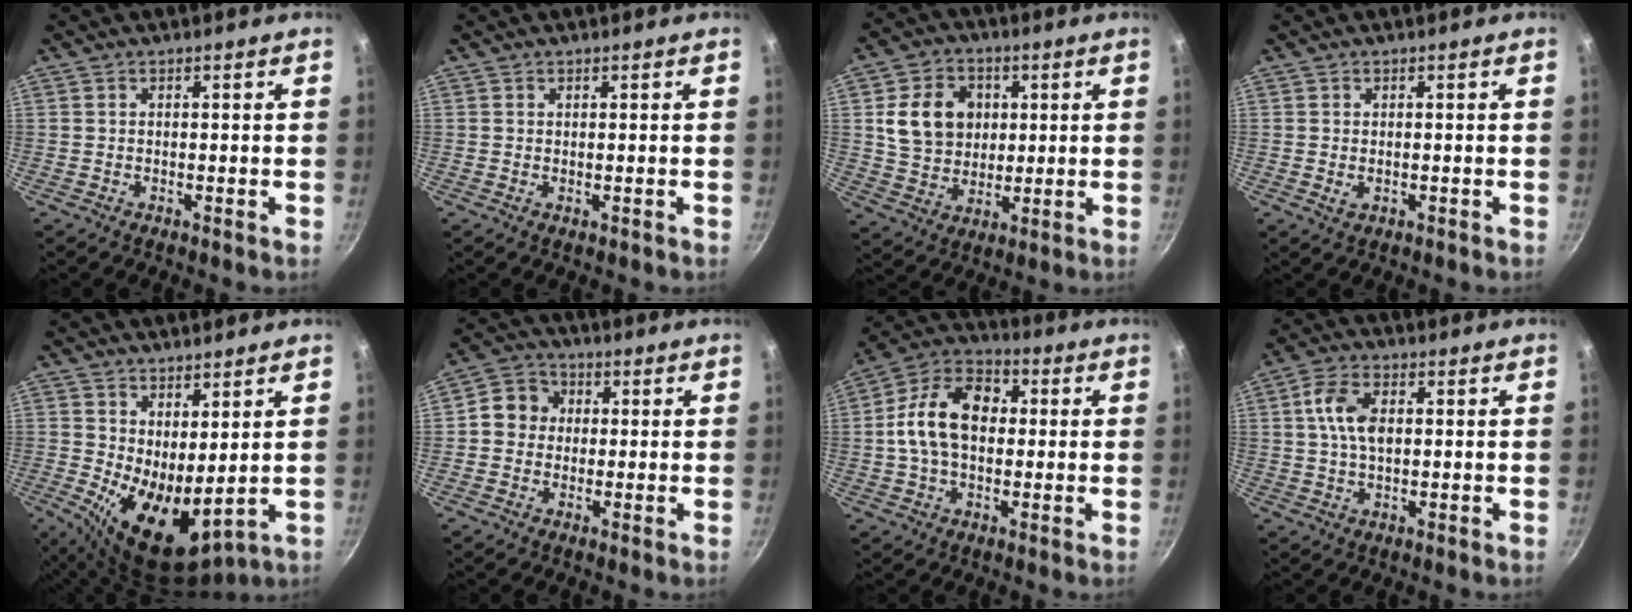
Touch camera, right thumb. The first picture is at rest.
{"total": 0.0}
{"total": 14.9, "force": [3.0, 12.1, 8.2], "torque": [-0.122, 0.001, 0.055]}
{"total": 1.6, "force": [-0.2, 1.1, 1.2], "torque": [-0.020, -0.002, -0.001]}
{"total": 10.6, "force": [1.9, 5.1, 9.1], "torque": [-0.123, -0.036, 0.049]}
{"total": 6.7, "force": [0.4, 6.1, 2.9], "torque": [-0.017, 0.014, -0.012]}
{"total": 14.4, "force": [0.8, 9.9, 10.4], "torque": [-0.152, 0.030, -0.005]}
{"total": 7.2, "force": [1.1, 4.2, 5.8], "torque": [-0.104, 0.010, 0.015]}